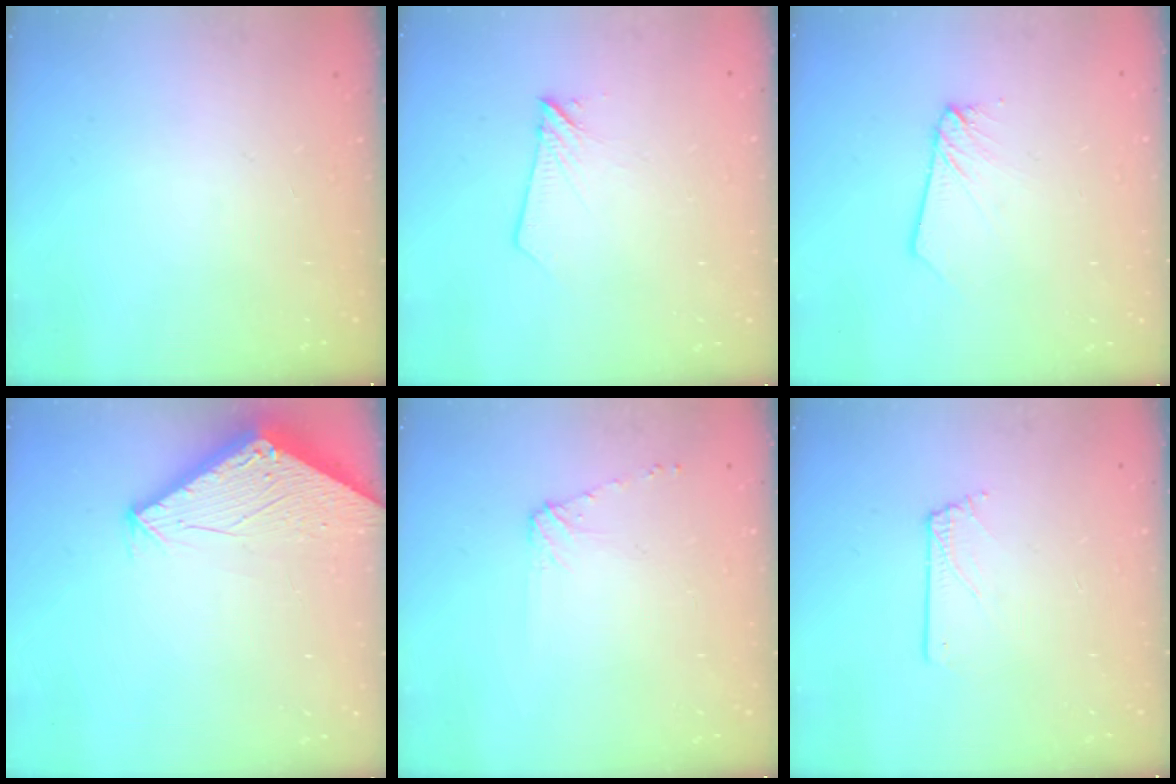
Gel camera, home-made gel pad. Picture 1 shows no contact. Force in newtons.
{"total": 6.4, "press": 6.4, "slide": 0.6}
{"total": 2.0, "press": 2.0, "slide": 0.2}
{"total": 2.9, "press": 2.9, "slide": 0.1}
{"total": 6.2, "press": 6.1, "slide": 0.8}
{"total": 0.9, "press": 0.9, "slide": 0.0}